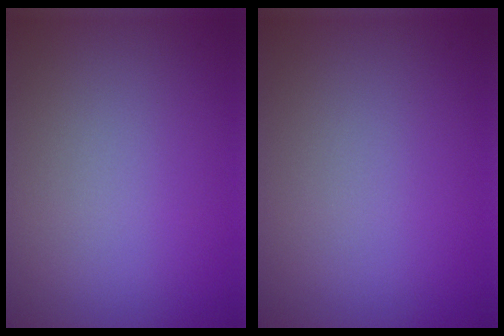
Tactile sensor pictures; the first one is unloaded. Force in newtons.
{"total": 0.0}